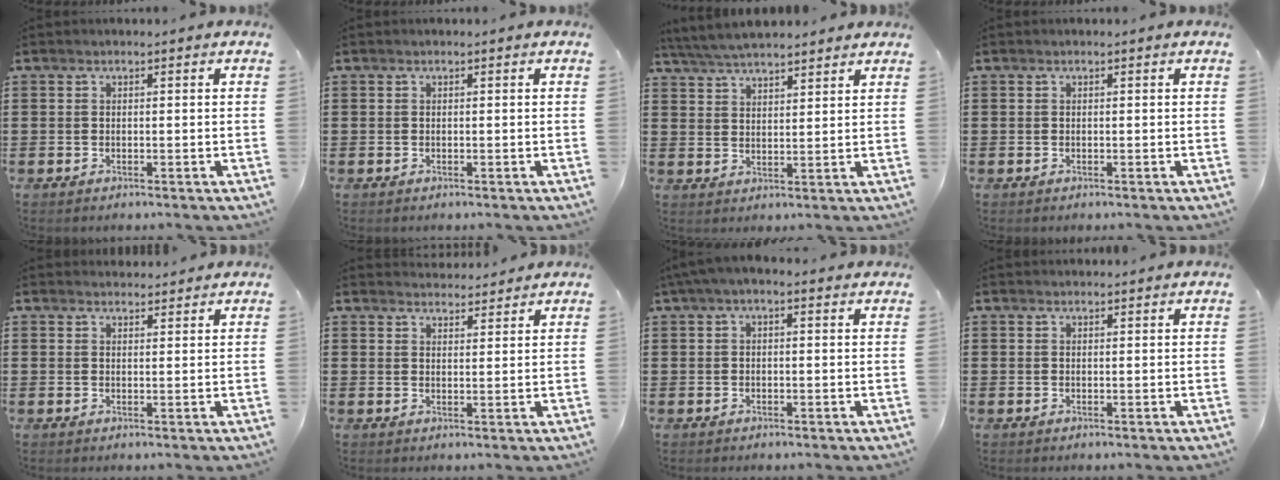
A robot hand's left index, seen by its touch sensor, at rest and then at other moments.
{"total": 0.0}
{"total": 4.8, "force": [4.6, 0.4, 1.2], "torque": [-0.040, -0.012, 0.084]}
{"total": 0.0}
{"total": 1.9, "force": [1.8, 0.3, -0.1], "torque": [-0.004, 0.000, 0.036]}
{"total": 2.7, "force": [2.6, 0.2, -0.2], "torque": [-0.004, -0.005, 0.050]}
{"total": 1.8, "force": [0.3, 0.6, 1.6], "torque": [-0.031, 0.004, 0.004]}
{"total": 0.8, "force": [0.8, 0.1, 0.0], "torque": [-0.003, 0.000, 0.016]}